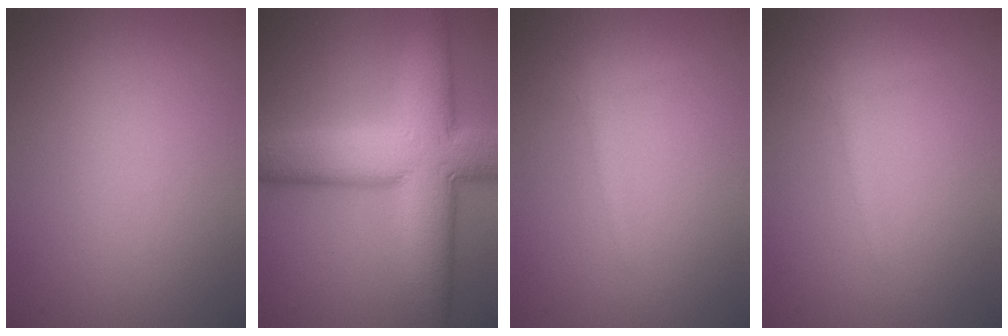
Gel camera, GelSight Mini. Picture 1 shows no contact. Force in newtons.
{"total": 11.9, "press": 11.8, "slide": 1.0}
{"total": 1.0, "press": 1.0, "slide": 0.1}
{"total": 1.0, "press": 1.0, "slide": 0.1}